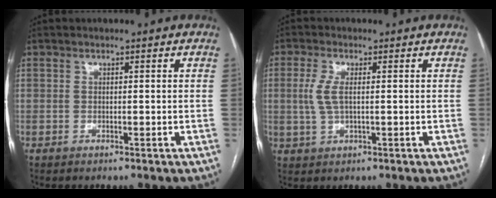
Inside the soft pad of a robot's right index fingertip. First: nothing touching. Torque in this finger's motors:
{"motor_torque": [0.27, 0.06, 0.22, 0.11]}